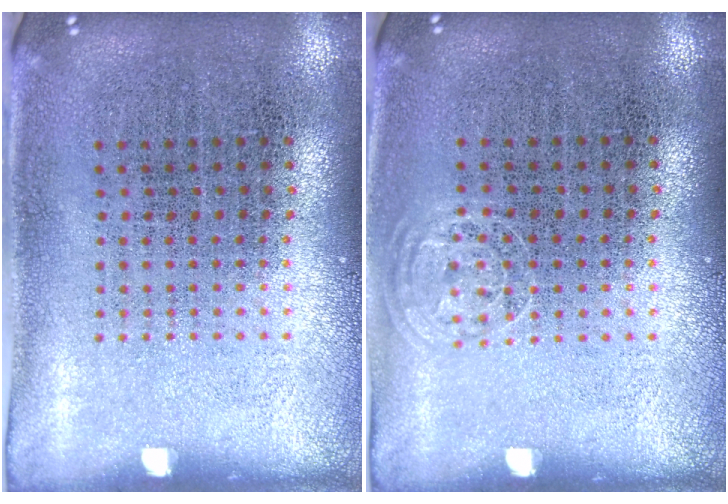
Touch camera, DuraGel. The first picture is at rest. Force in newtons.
{"total": 0.6, "press": 0.6, "slide": 0.3}